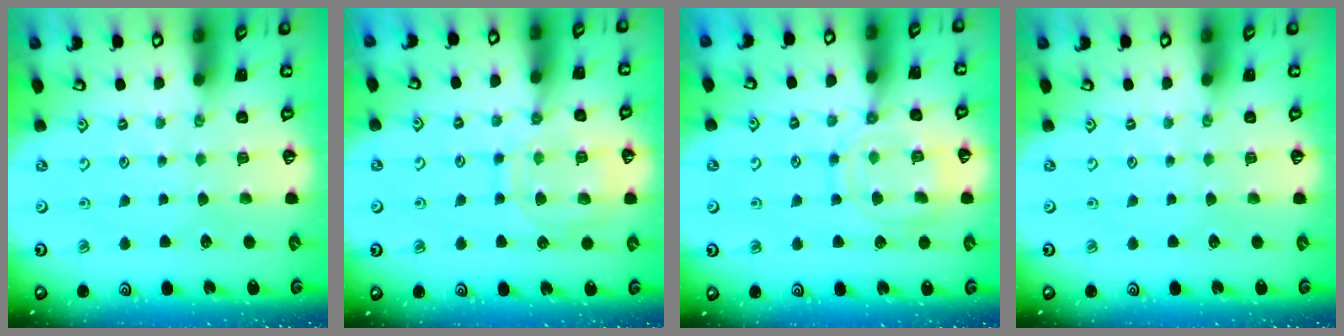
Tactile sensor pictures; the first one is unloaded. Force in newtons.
{"total": 12.6, "press": 12.5, "slide": 1.1}
{"total": 13.1, "press": 13.0, "slide": 1.2}
{"total": 0.0}